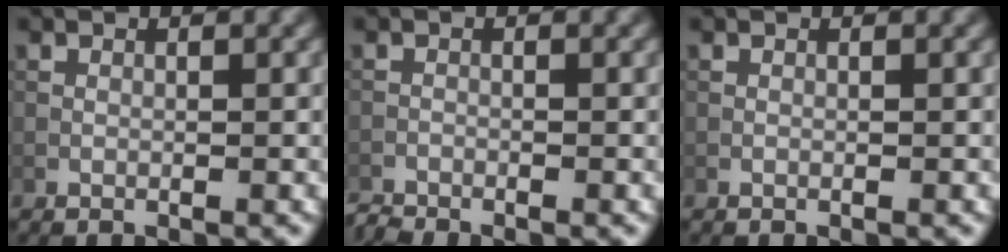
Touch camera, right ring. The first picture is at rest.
{"total": 1.2, "force": [-1.2, -0.1, 0.1], "torque": [-0.009, -0.003, -0.030]}
{"total": 0.0}